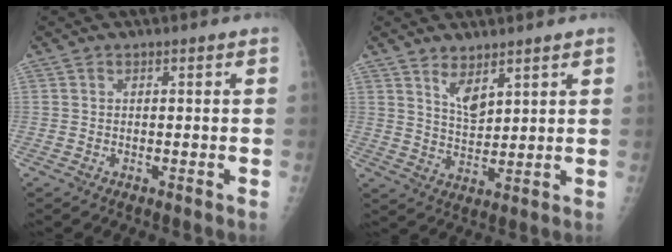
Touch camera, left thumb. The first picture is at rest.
{"total": 5.0, "force": [3.3, 2.0, 3.2], "torque": [-0.049, -0.034, 0.067]}